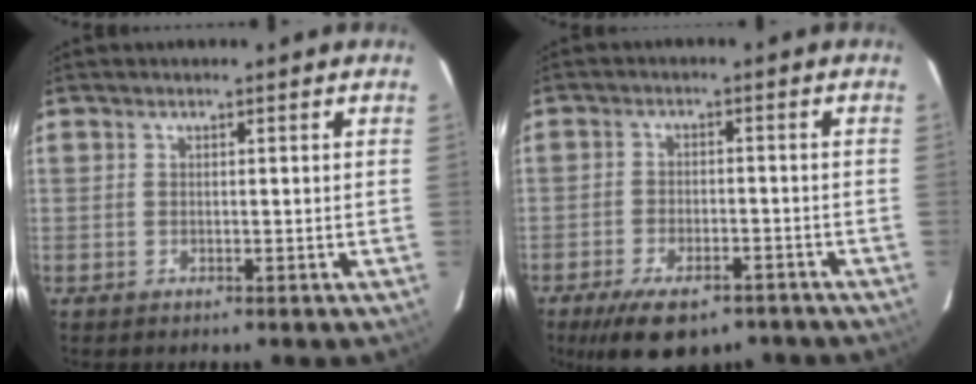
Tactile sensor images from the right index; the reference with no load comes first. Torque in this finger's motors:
{"motor_torque": [1.18, -0.96, 0.48, 0.10]}